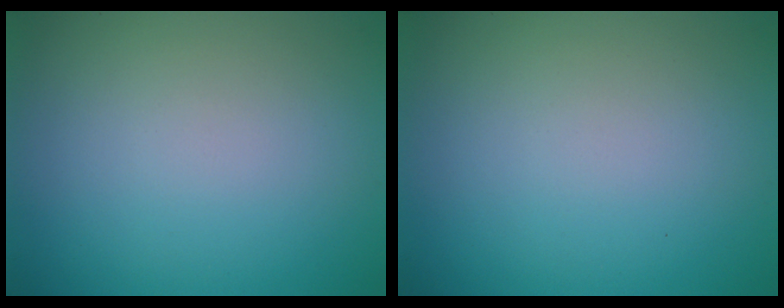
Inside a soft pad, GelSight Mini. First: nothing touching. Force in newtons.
{"total": 0.0}